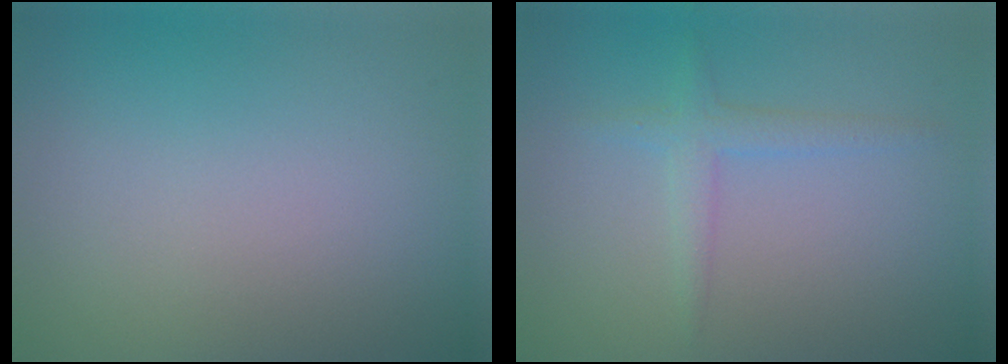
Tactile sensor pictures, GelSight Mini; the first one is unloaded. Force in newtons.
{"total": 1.8, "press": 1.8, "slide": 0.2}